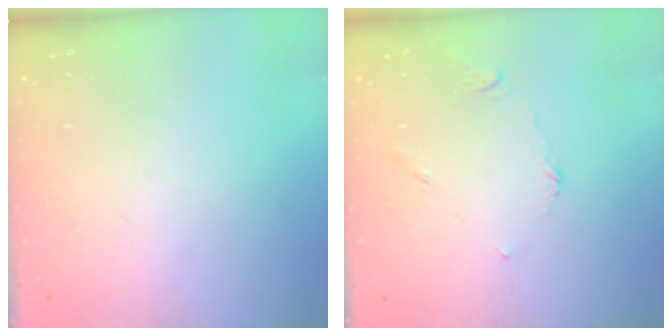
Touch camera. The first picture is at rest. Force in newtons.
{"total": 3.4, "press": 3.4, "slide": 0.4}